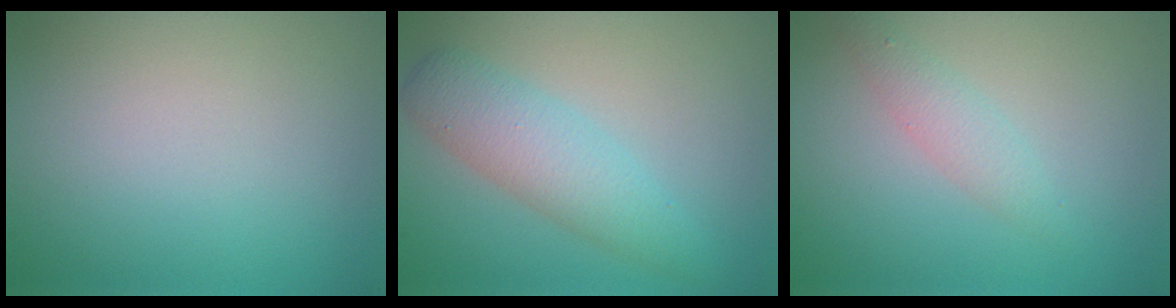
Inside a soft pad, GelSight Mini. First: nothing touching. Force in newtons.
{"total": 4.0, "press": 4.0, "slide": 0.0}
{"total": 1.6, "press": 1.6, "slide": 0.1}